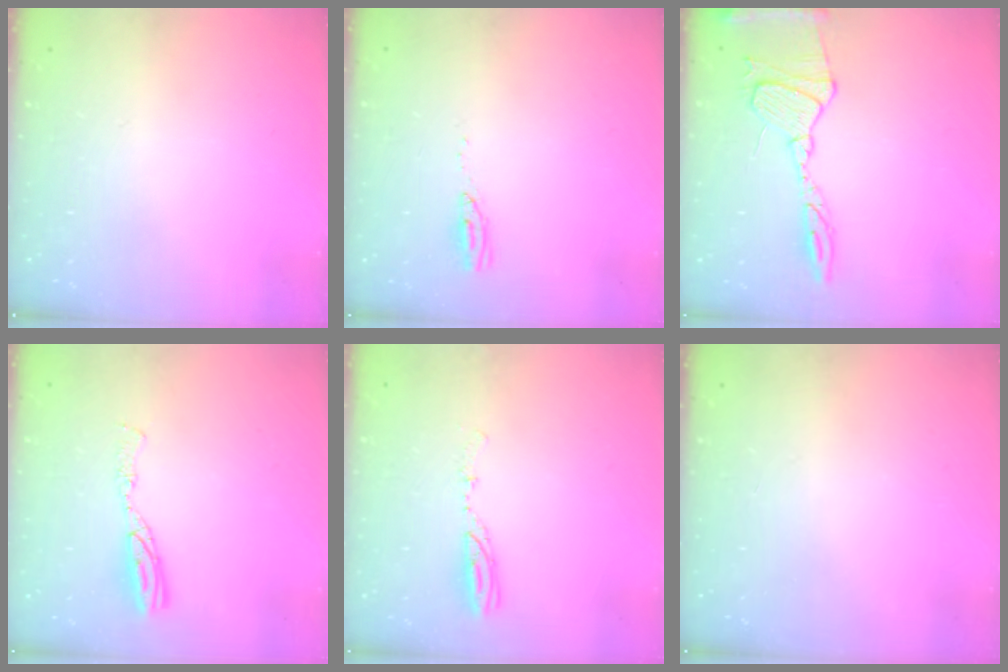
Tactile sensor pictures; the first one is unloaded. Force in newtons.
{"total": 3.7, "press": 3.4, "slide": 1.4}
{"total": 13.4, "press": 13.4, "slide": 1.1}
{"total": 6.6, "press": 6.5, "slide": 0.7}
{"total": 4.8, "press": 4.7, "slide": 1.0}
{"total": 0.0}